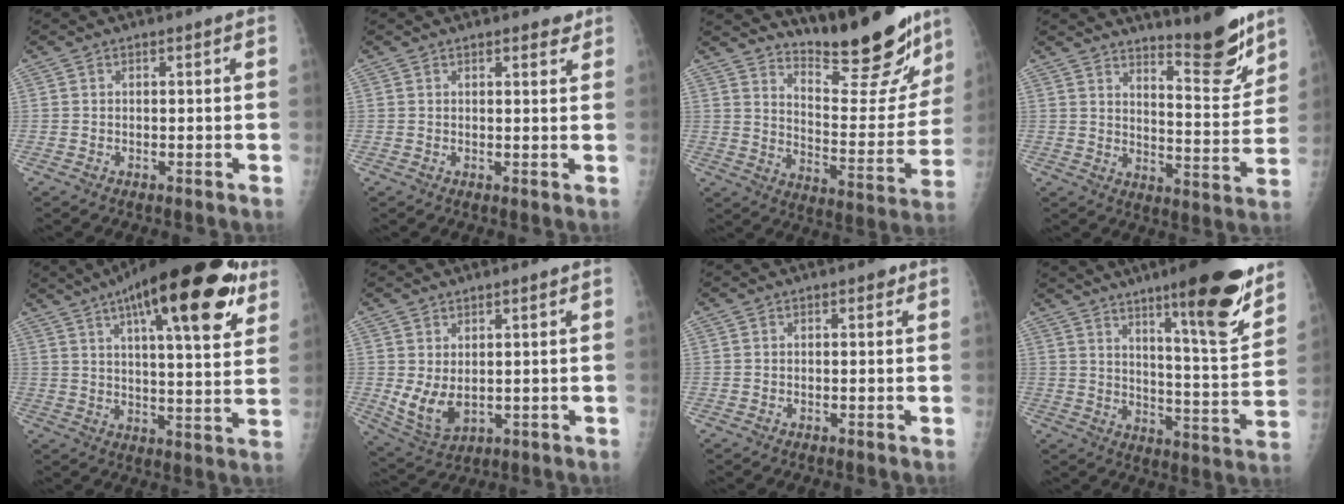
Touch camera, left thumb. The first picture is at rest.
{"total": 2.5, "force": [1.9, 1.0, 1.3], "torque": [-0.004, -0.009, 0.020]}
{"total": 20.5, "force": [17.5, 4.5, 9.8], "torque": [-0.102, -0.135, 0.251]}
{"total": 11.7, "force": [9.6, 1.8, 6.3], "torque": [-0.063, -0.084, 0.151]}
{"total": 24.9, "force": [13.3, 7.1, 19.8], "torque": [-0.278, -0.018, 0.192]}
{"total": 6.9, "force": [0.9, 4.0, 5.6], "torque": [-0.099, -0.014, 0.035]}
{"total": 0.9, "force": [0.5, 0.6, 0.6], "torque": [0.000, 0.000, 0.001]}
{"total": 18.5, "force": [12.2, 2.7, 13.6], "torque": [-0.164, -0.078, 0.183]}